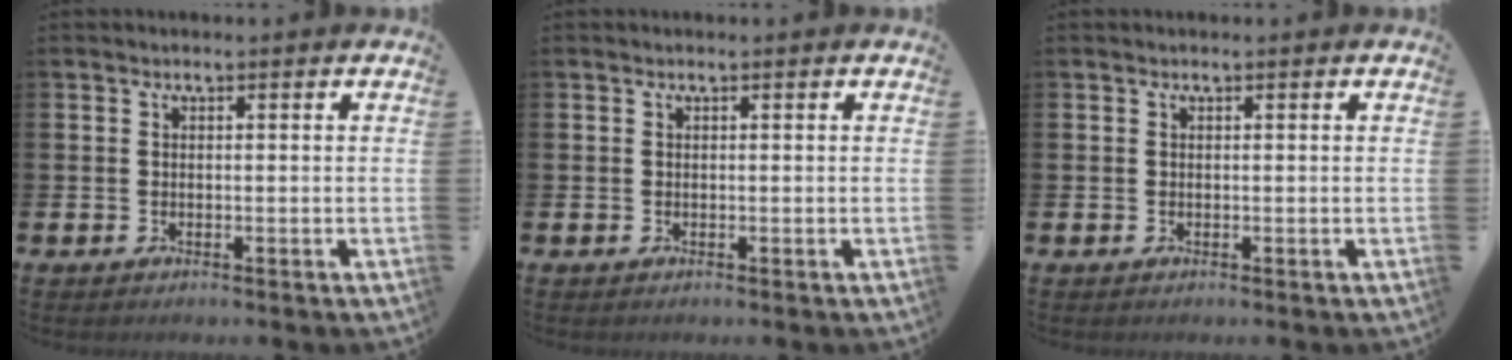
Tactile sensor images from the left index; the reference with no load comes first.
{"total": 0.0}
{"total": 0.0}